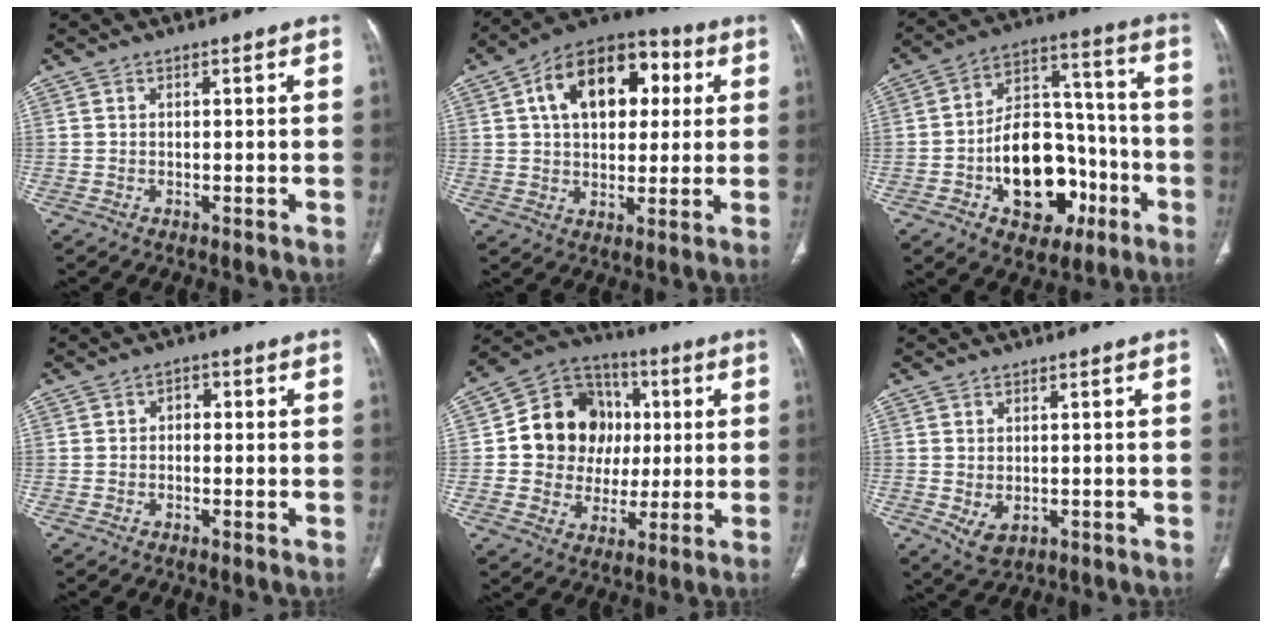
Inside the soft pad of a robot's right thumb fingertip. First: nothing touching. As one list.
[{"total": 18.3, "force": [5.0, 11.5, 13.4], "torque": [-0.172, 0.016, 0.070]}, {"total": 19.8, "force": [-6.7, 12.9, 13.4], "torque": [-0.160, 0.059, -0.095]}, {"total": 2.1, "force": [-0.2, 1.6, 1.4], "torque": [-0.007, 0.009, -0.011]}, {"total": 16.6, "force": [1.6, 14.6, 7.8], "torque": [-0.081, 0.020, 0.034]}, {"total": 4.4, "force": [-0.9, 2.9, 3.1], "torque": [-0.052, -0.003, 0.000]}]